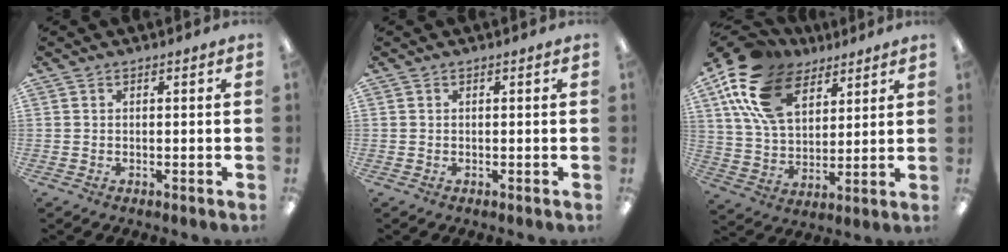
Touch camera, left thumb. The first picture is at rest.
{"total": 0.0}
{"total": 19.0, "force": [10.3, 11.3, 11.4], "torque": [-0.240, -0.024, 0.192]}